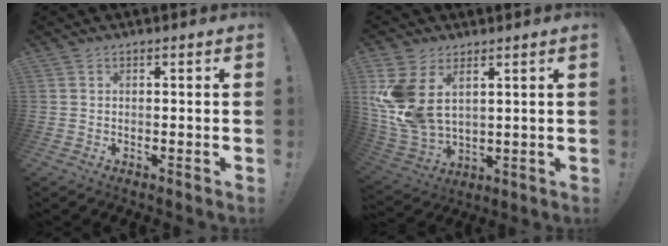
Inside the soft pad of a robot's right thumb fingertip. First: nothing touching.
{"total": 12.1, "force": [4.3, 7.6, 8.5], "torque": [-0.164, -0.031, 0.085]}